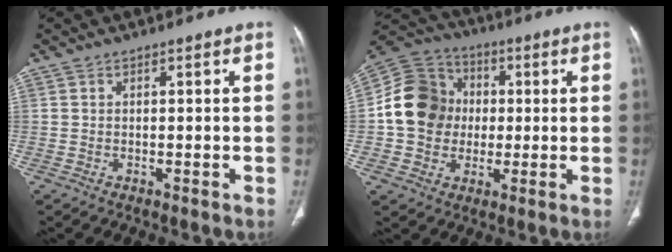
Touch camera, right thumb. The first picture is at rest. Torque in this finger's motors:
{"motor_torque": [-0.50, 0.83, 0.58, -0.49, 0.09]}